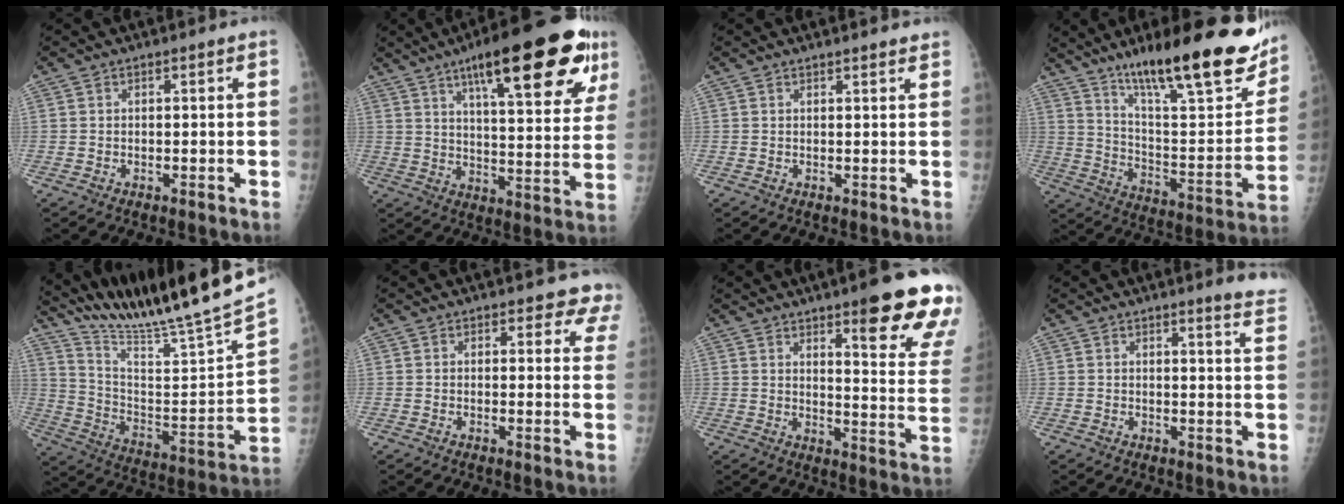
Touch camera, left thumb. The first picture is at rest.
{"total": 25.3, "force": [13.8, 6.8, 20.2], "torque": [-0.261, -0.029, 0.198]}
{"total": 2.8, "force": [2.6, 0.4, 0.9], "torque": [-0.003, -0.007, 0.026]}
{"total": 28.4, "force": [18.2, 6.9, 20.7], "torque": [-0.276, -0.064, 0.288]}
{"total": 24.9, "force": [21.8, 0.0, 12.0], "torque": [-0.174, -0.126, 0.345]}
{"total": 5.2, "force": [4.5, 2.5, 0.8], "torque": [0.033, -0.022, 0.028]}
{"total": 19.3, "force": [11.7, 3.5, 14.9], "torque": [-0.163, -0.061, 0.151]}
{"total": 5.5, "force": [4.9, -0.1, 2.4], "torque": [-0.024, -0.034, 0.040]}